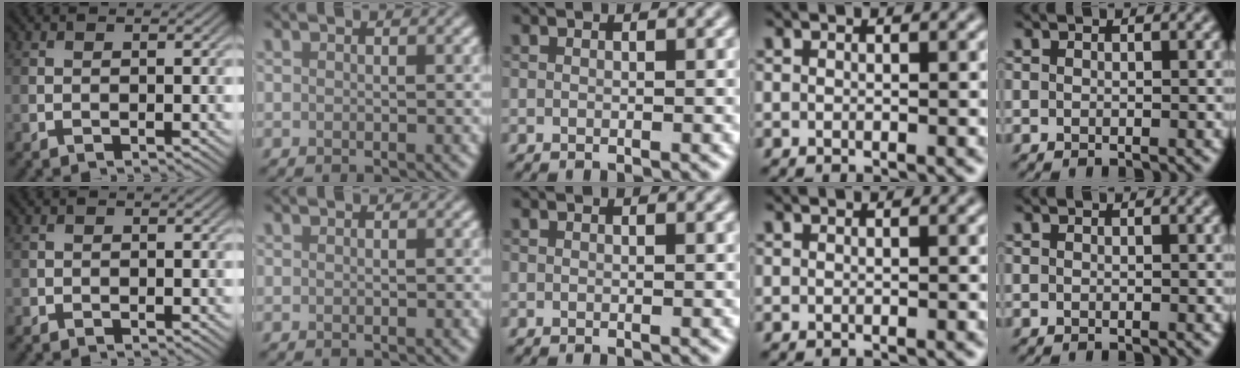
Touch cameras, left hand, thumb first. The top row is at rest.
{"thumb": {"total": 0.6, "force": [-0.3, 0.5, 0.0], "torque": [0.003, -0.003, -0.006]}}